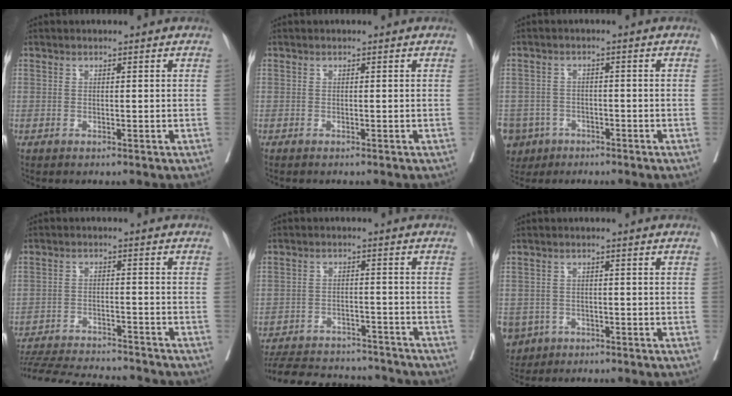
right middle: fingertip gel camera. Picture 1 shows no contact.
{"total": 1.0, "force": [-0.8, -0.1, 0.5], "torque": [-0.006, 0.001, -0.011]}
{"total": 9.7, "force": [-5.7, 7.6, 1.9], "torque": [-0.070, -0.004, -0.092]}
{"total": 18.2, "force": [-17.0, 1.9, 6.3], "torque": [-0.132, -0.026, -0.249]}
{"total": 17.1, "force": [-15.7, 4.5, 5.0], "torque": [-0.111, -0.001, -0.220]}
{"total": 6.3, "force": [-3.5, 5.1, 1.0], "torque": [-0.031, 0.003, -0.055]}